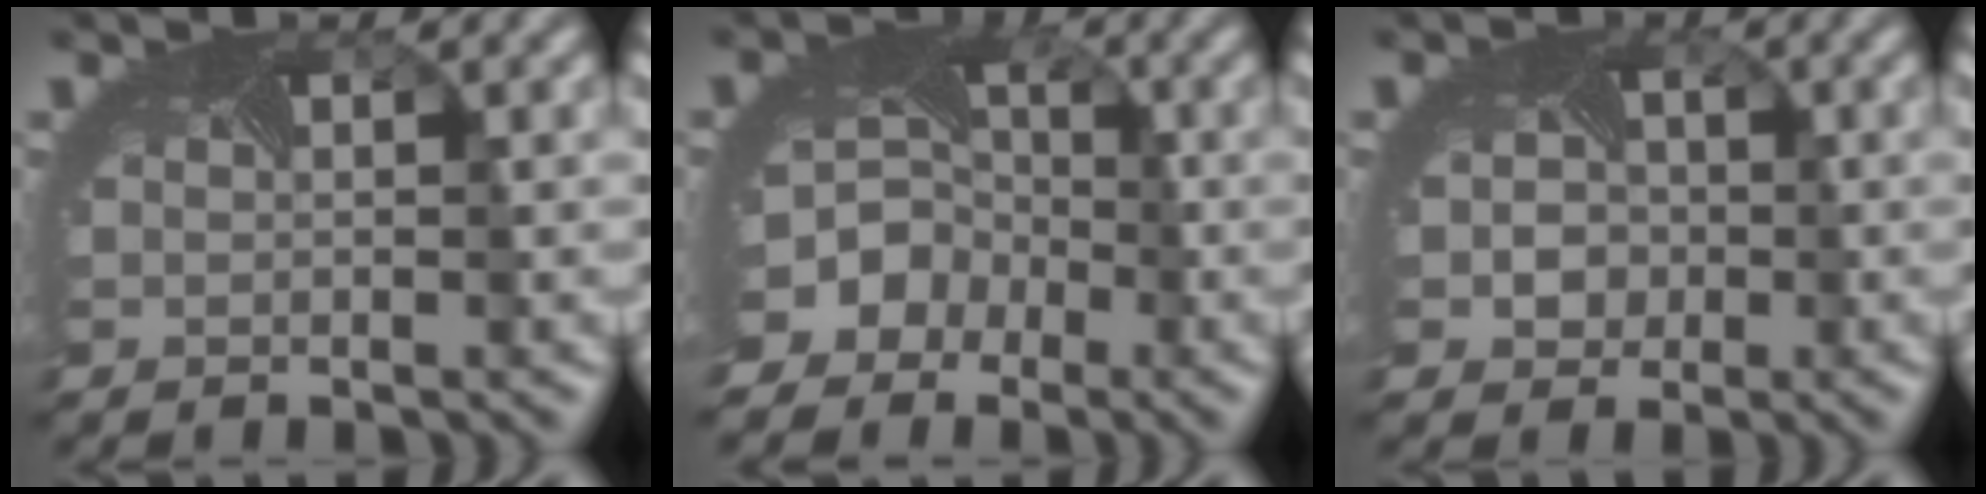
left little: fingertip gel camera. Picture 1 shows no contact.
{"total": 9.2, "force": [-3.8, 7.8, 3.0], "torque": [-0.062, -0.015, -0.077]}
{"total": 4.3, "force": [-0.6, 3.8, 1.9], "torque": [-0.009, 0.004, -0.020]}